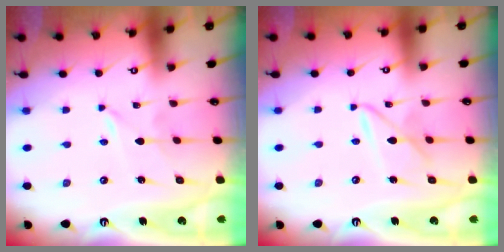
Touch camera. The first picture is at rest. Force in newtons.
{"total": 6.6, "press": 6.6, "slide": 0.5}